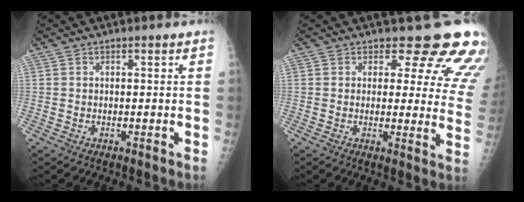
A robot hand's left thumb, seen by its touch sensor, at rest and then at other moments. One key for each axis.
{"total": 13.4, "fx": 11.5, "fy": 5.1, "fz": 4.6, "tx": 0.002, "ty": -0.087, "tz": 0.103}